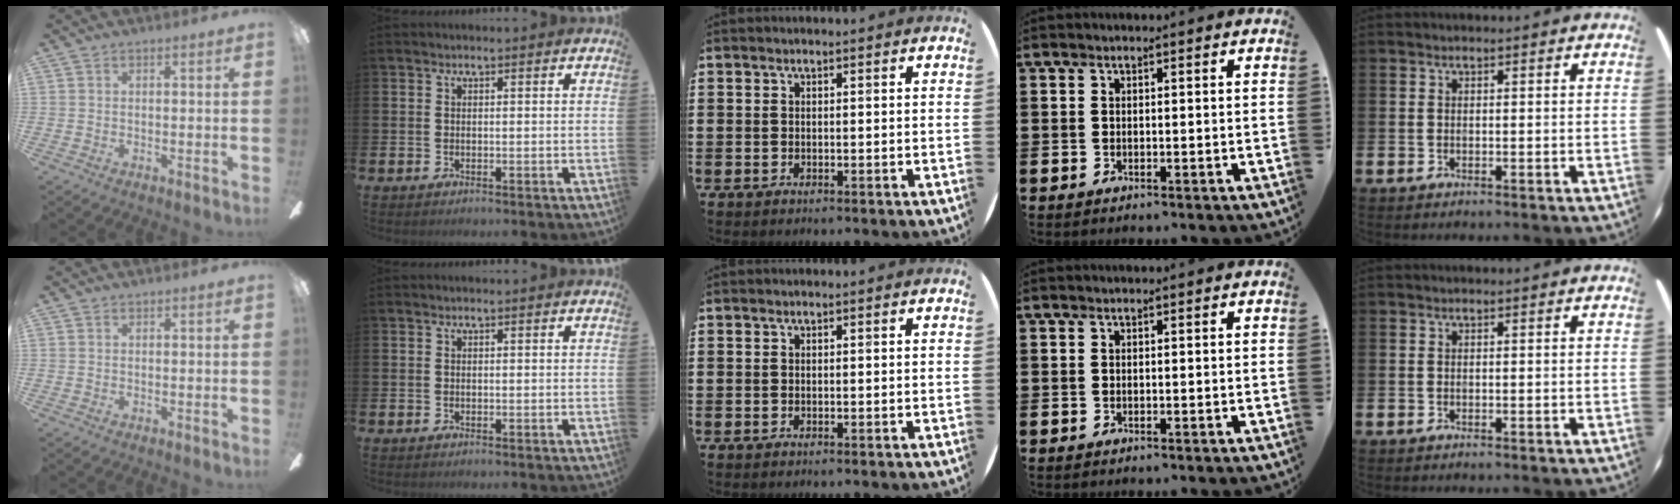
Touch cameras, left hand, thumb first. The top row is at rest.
{}